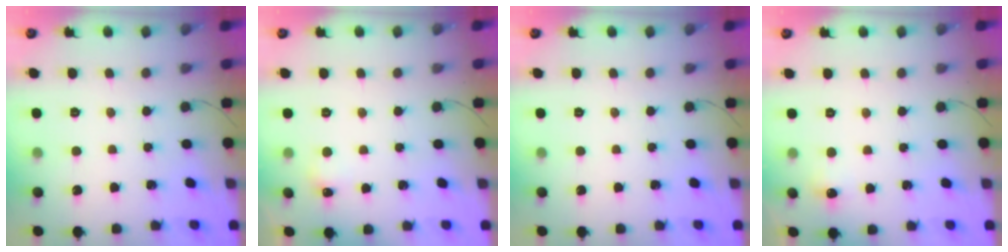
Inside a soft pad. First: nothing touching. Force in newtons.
{"total": 4.3, "press": 4.2, "slide": 1.0}
{"total": 0.0}
{"total": 4.6, "press": 4.4, "slide": 1.2}